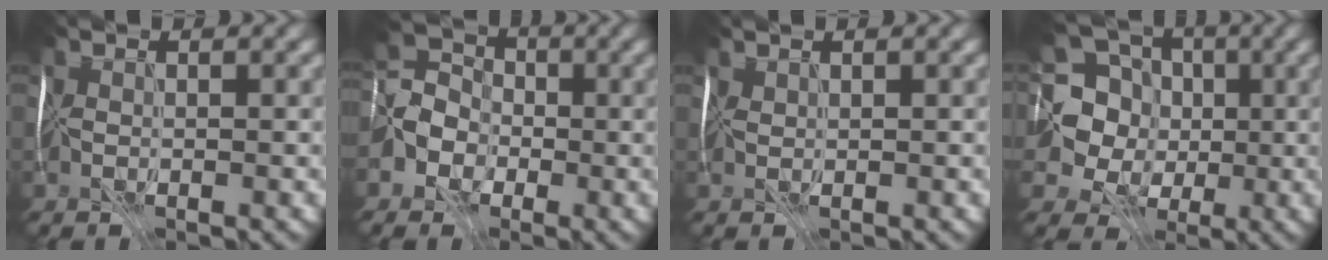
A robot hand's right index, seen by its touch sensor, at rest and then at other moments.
{"total": 3.5, "force": [-1.5, 3.0, 1.0], "torque": [-0.020, 0.013, -0.043]}
{"total": 0.6, "force": [0.6, 0.1, 0.1], "torque": [-0.003, 0.001, 0.017]}
{"total": 10.6, "force": [1.5, 9.9, 3.4], "torque": [-0.116, 0.037, 0.003]}